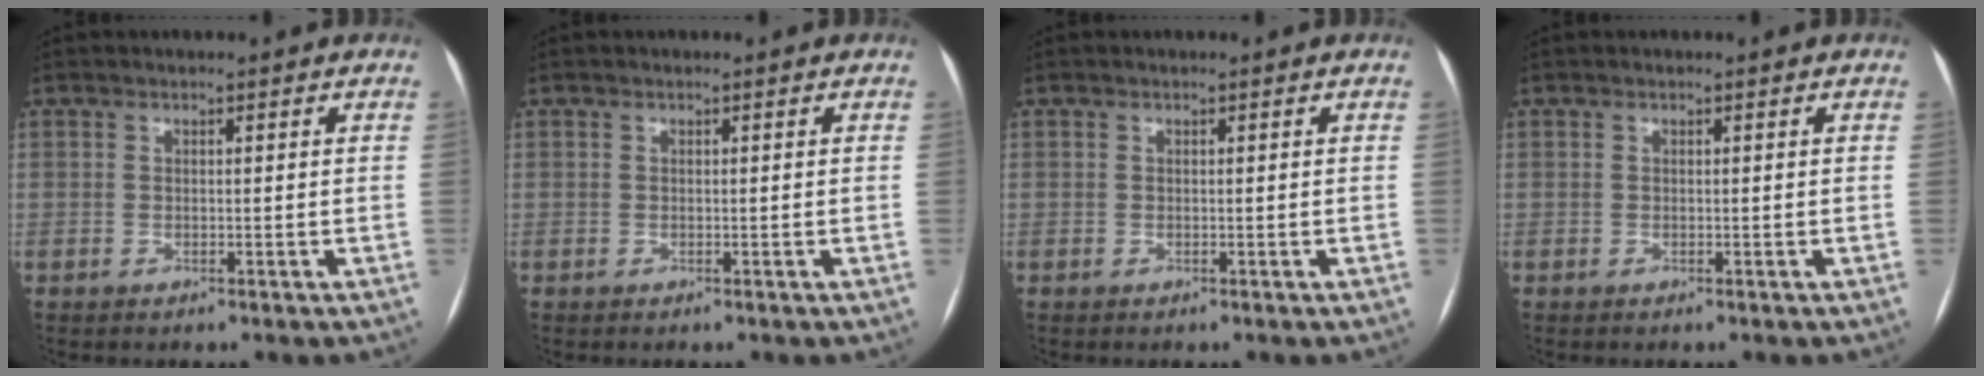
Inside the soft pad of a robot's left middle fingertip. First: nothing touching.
{"total": 0.0}
{"total": 0.0}
{"total": 0.0}